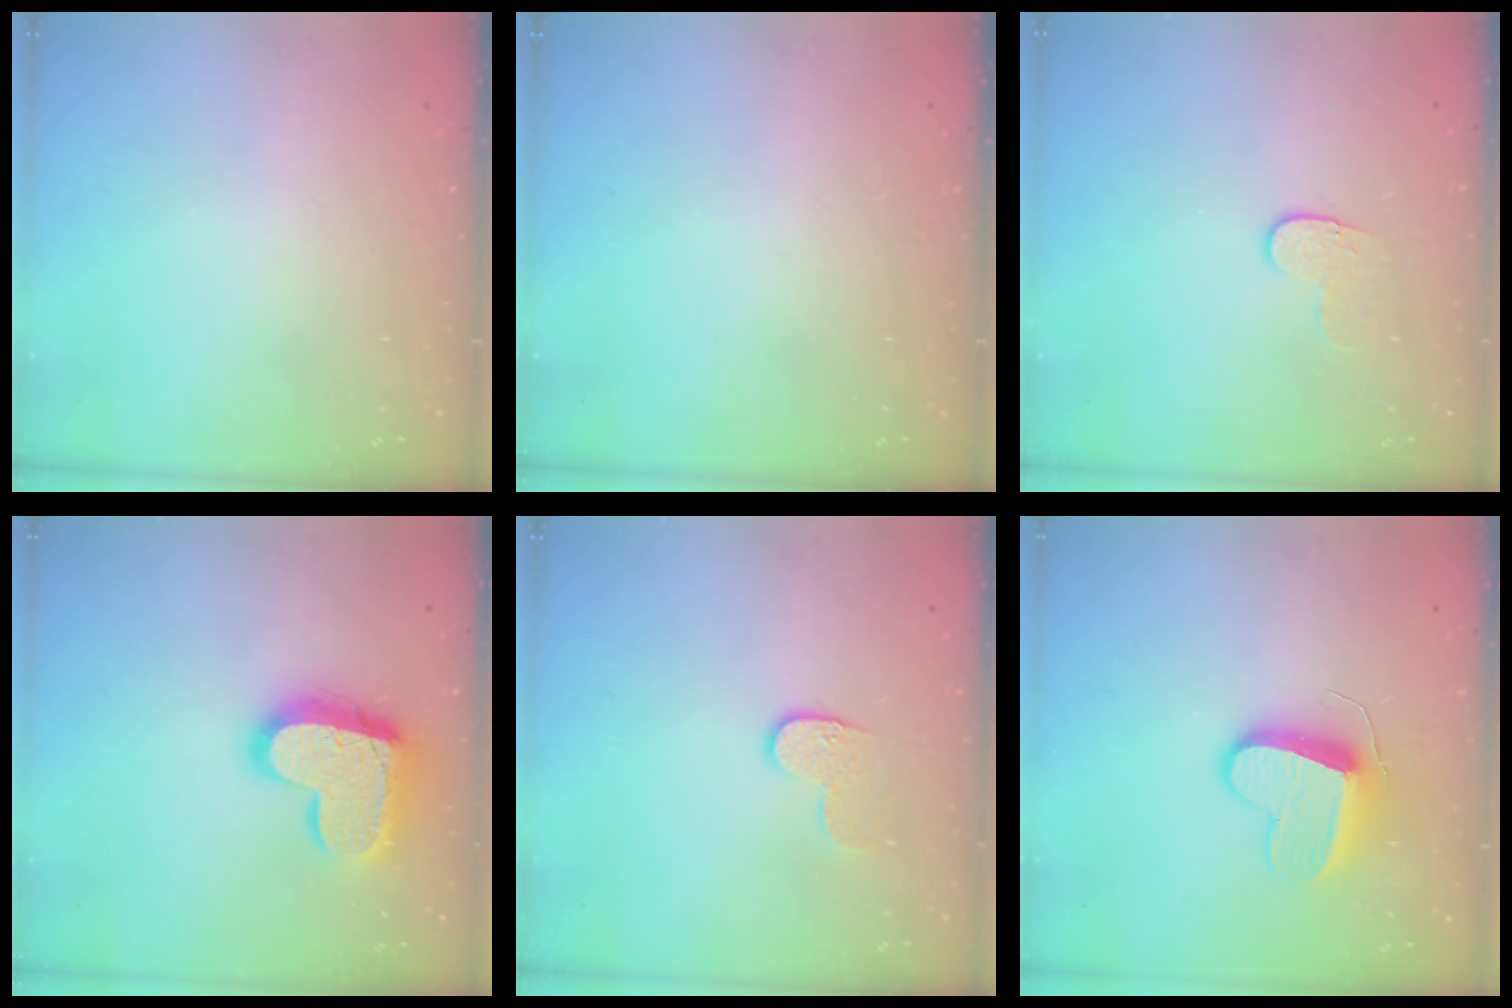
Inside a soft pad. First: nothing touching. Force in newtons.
{"total": 0.0}
{"total": 4.2, "press": 4.2, "slide": 0.5}
{"total": 18.4, "press": 18.3, "slide": 1.7}
{"total": 6.0, "press": 6.0, "slide": 0.5}
{"total": 9.9, "press": 9.9, "slide": 0.0}